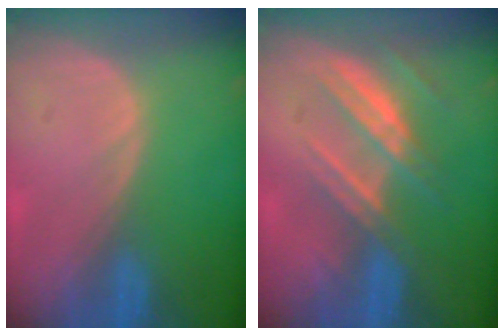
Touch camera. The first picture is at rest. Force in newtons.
{"total": 7.4, "press": 6.7, "slide": 3.1}